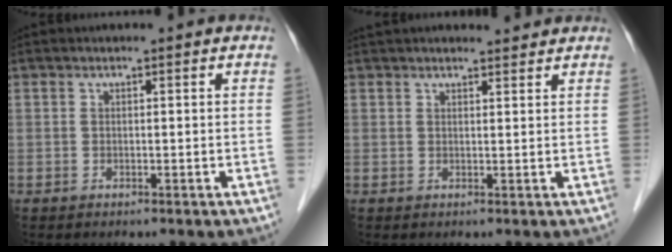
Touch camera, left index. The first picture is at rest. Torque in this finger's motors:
{"motor_torque": [0.47, -0.49, 0.00, 0.00]}